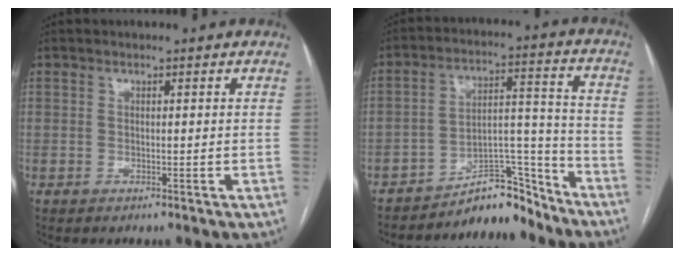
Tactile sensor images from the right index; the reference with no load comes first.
{"total": 9.8, "force": [-9.1, 2.9, 2.2], "torque": [-0.019, 0.063, -0.150]}